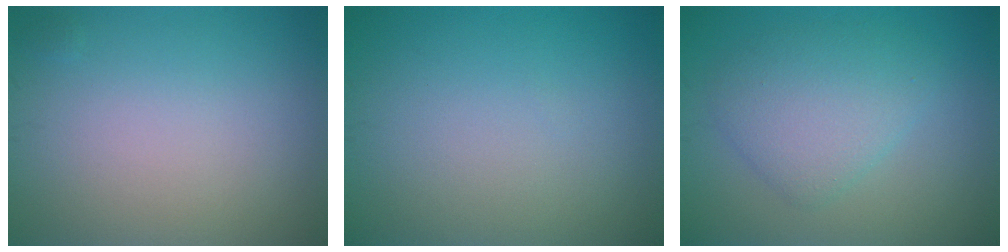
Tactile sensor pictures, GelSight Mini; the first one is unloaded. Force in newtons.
{"total": 0.0}
{"total": 4.3, "press": 4.3, "slide": 0.2}